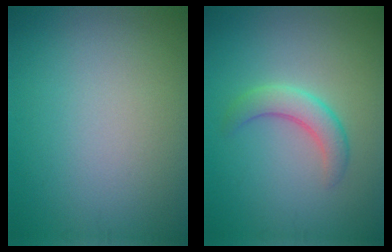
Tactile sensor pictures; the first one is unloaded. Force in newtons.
{"total": 2.9, "press": 2.9, "slide": 0.2}